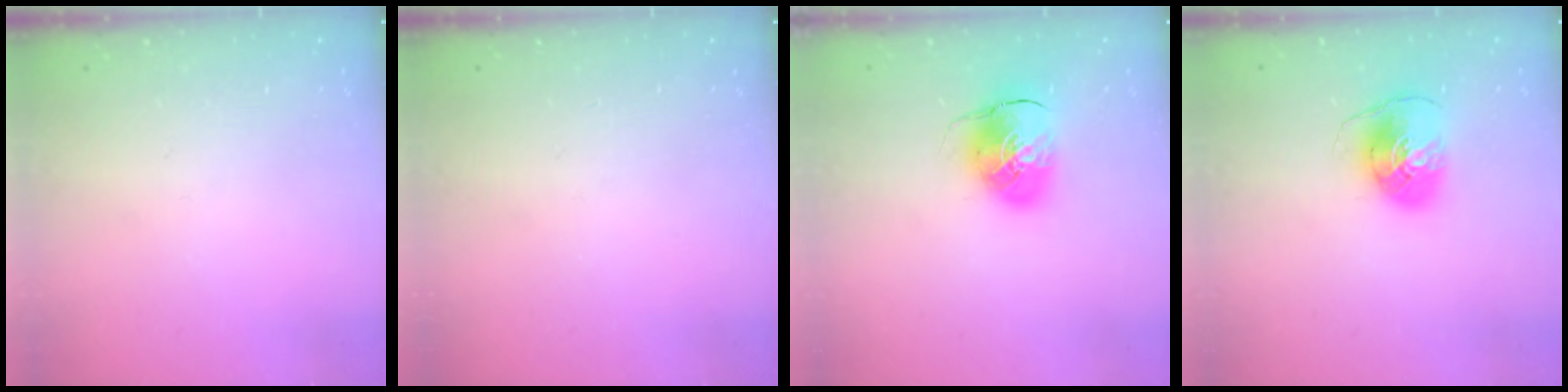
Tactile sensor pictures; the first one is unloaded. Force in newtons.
{"total": 0.0}
{"total": 9.6, "press": 9.4, "slide": 1.7}
{"total": 8.1, "press": 8.0, "slide": 1.2}